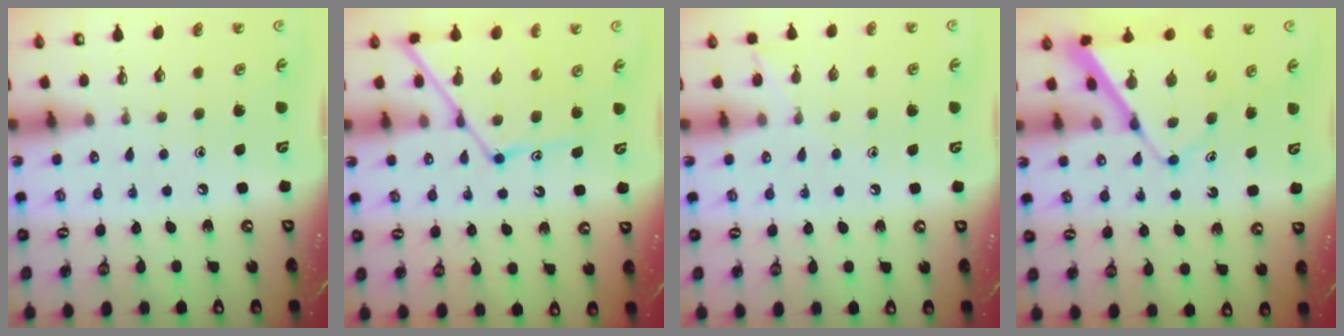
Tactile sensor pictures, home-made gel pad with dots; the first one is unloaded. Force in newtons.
{"total": 12.3, "press": 12.3, "slide": 1.0}
{"total": 5.4, "press": 5.4, "slide": 0.6}
{"total": 9.0, "press": 8.9, "slide": 0.8}